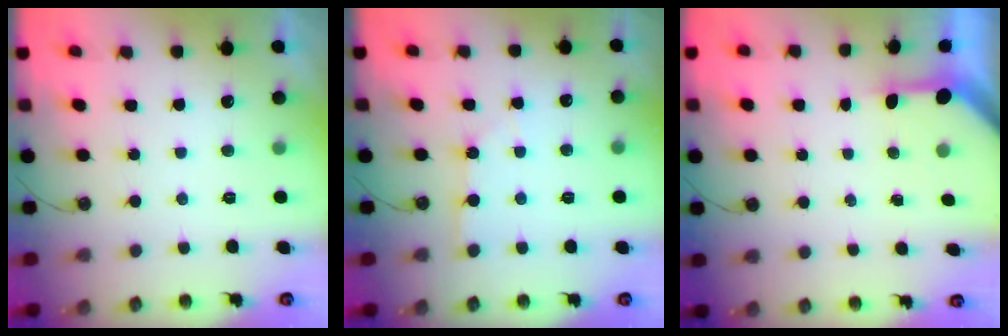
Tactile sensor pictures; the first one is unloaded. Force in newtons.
{"total": 2.6, "press": 2.6, "slide": 0.3}
{"total": 3.2, "press": 3.2, "slide": 0.2}